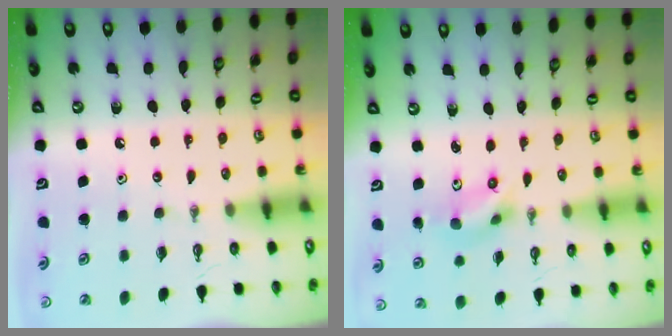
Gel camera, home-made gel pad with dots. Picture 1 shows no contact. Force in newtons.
{"total": 6.9, "press": 2.5, "slide": 6.5}